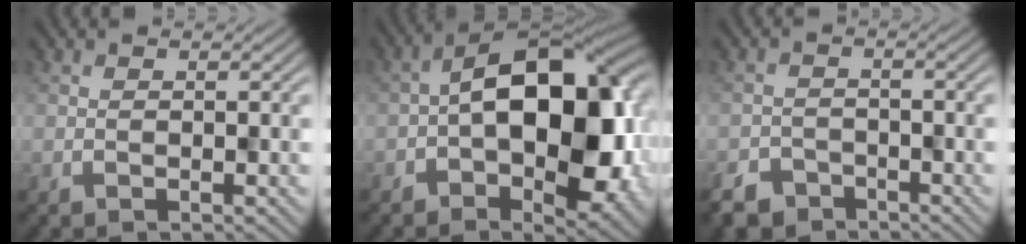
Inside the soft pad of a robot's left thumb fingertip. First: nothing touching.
{"total": 15.3, "force": [-0.8, 8.9, 12.4], "torque": [-0.169, 0.009, -0.020]}
{"total": 3.8, "force": [-3.3, 1.8, 0.3], "torque": [-0.003, -0.003, -0.059]}